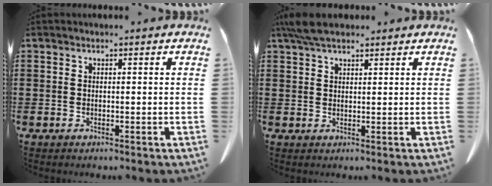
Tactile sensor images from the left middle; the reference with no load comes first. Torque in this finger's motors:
{"motor_torque": [1.09, 0.50, 0.48, 0.05]}